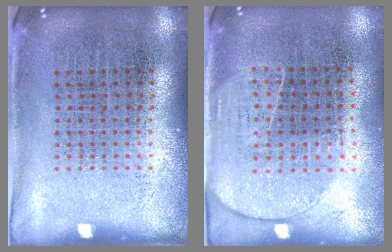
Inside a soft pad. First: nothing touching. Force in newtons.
{"total": 1.8, "press": 1.5, "slide": 0.9}